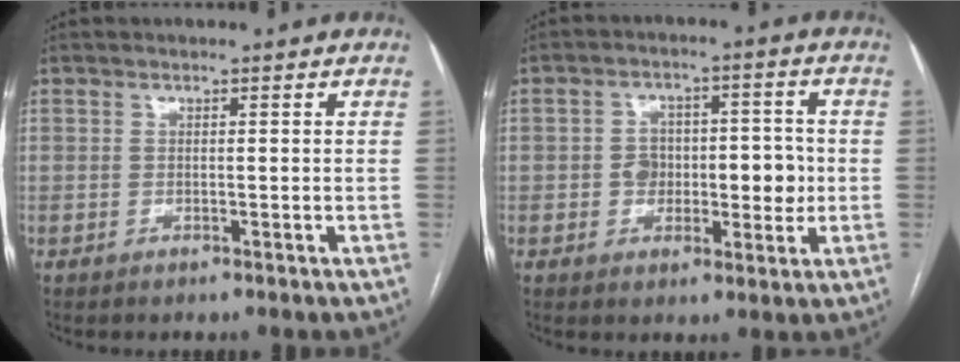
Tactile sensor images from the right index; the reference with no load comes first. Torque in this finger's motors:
{"motor_torque": [1.07, 0.07, 0.14, 0.07]}